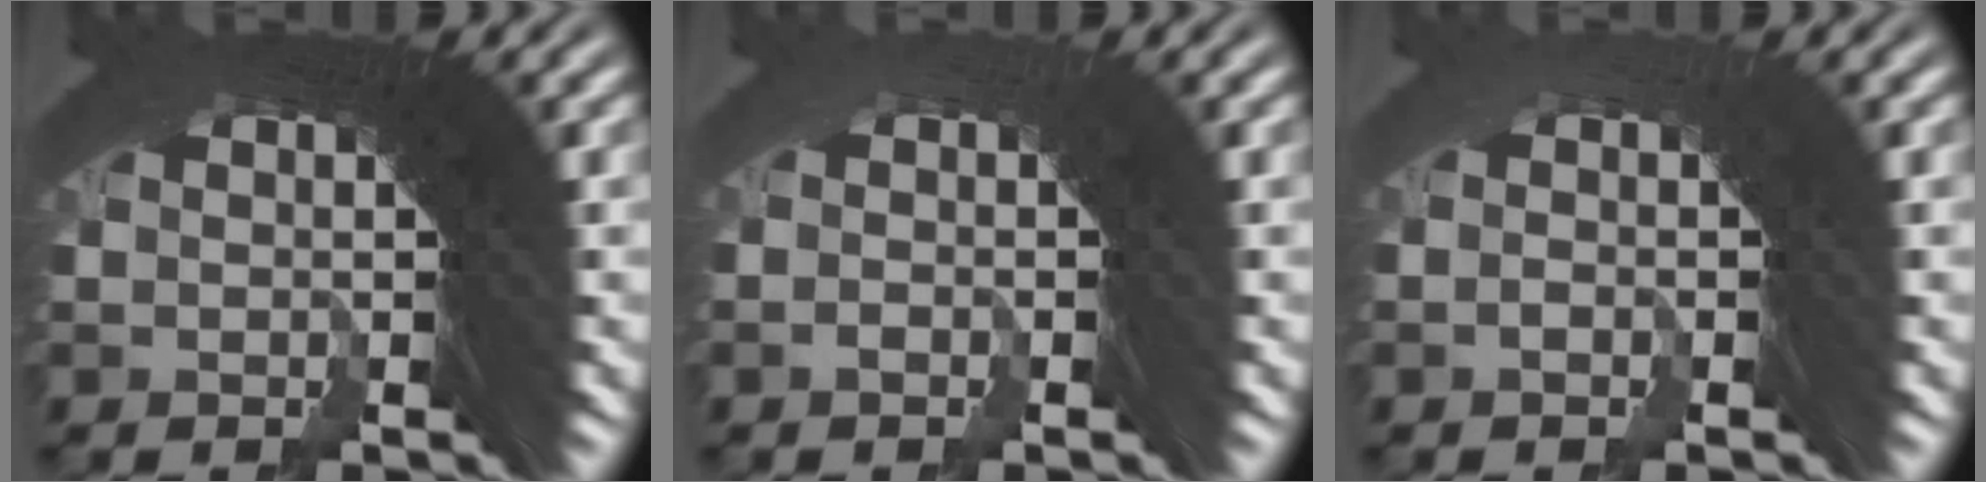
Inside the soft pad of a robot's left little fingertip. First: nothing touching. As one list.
[{"total": 1.8, "force": [-1.5, -0.5, -0.8], "torque": [0.024, 0.010, -0.033]}, {"total": 1.8, "force": [-1.5, -0.5, -0.7], "torque": [0.023, 0.010, -0.033]}]